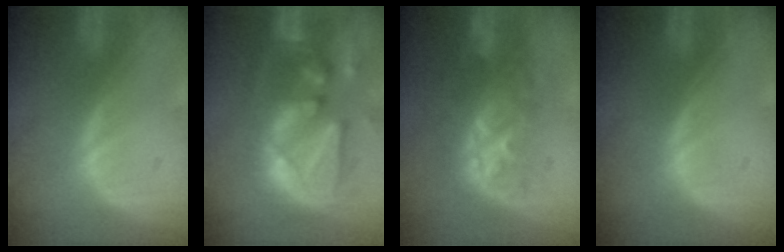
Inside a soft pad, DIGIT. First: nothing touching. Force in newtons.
{"total": 13.3, "press": 11.5, "slide": 6.7}
{"total": 8.6, "press": 8.6, "slide": 0.5}
{"total": 0.0}